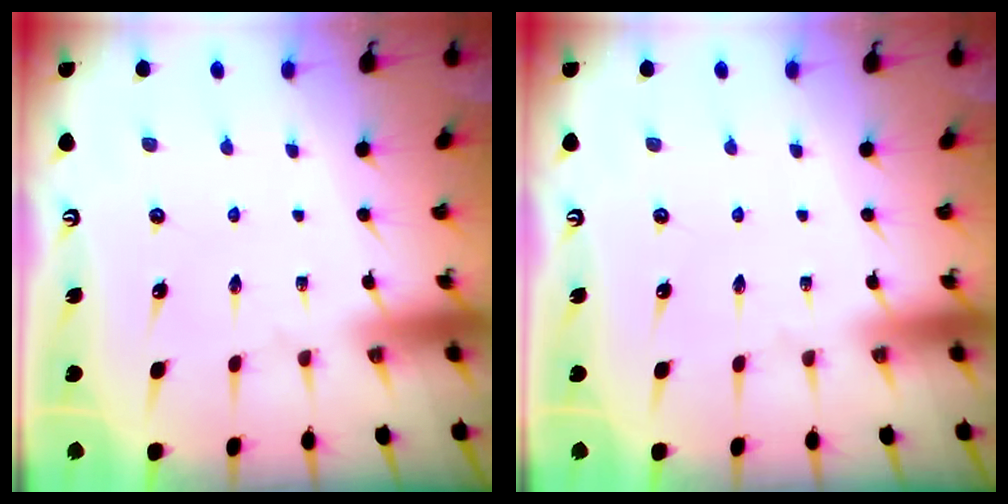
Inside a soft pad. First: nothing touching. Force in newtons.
{"total": 0.0}